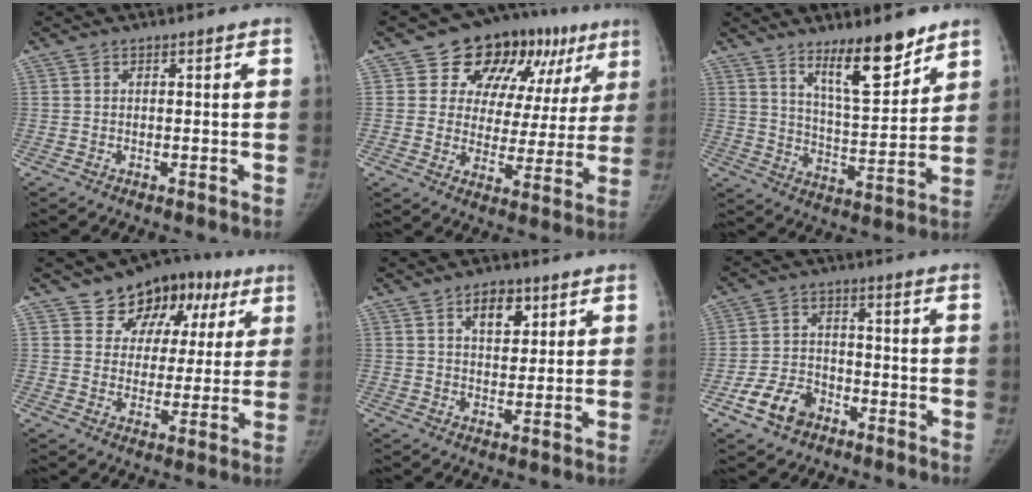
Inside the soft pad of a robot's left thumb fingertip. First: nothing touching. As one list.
[{"total": 18.2, "force": [9.3, 12.6, 9.2], "torque": [-0.062, -0.004, 0.124]}, {"total": 12.6, "force": [8.9, 3.3, 8.4], "torque": [-0.109, -0.074, 0.153]}, {"total": 13.9, "force": [7.2, 10.2, 6.1], "torque": [-0.027, -0.003, 0.102]}, {"total": 6.4, "force": [3.2, 3.8, 4.1], "torque": [-0.037, -0.016, 0.048]}, {"total": 8.4, "force": [-4.8, 5.7, 3.8], "torque": [-0.057, 0.028, -0.086]}]